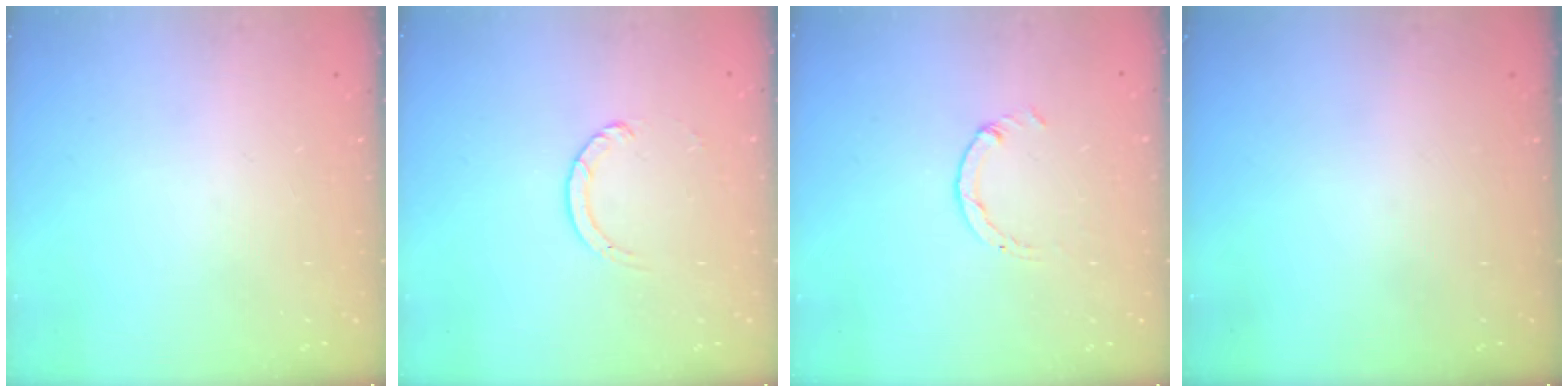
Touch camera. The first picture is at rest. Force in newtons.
{"total": 2.7, "press": 2.7, "slide": 0.3}
{"total": 1.1, "press": 1.1, "slide": 0.2}
{"total": 0.0}